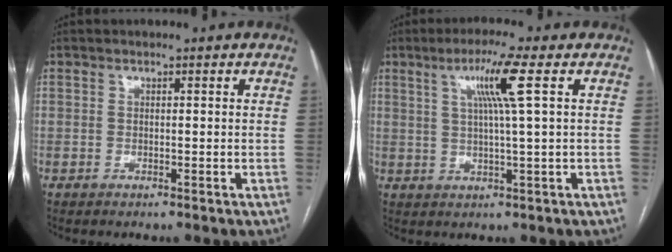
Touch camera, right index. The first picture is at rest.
{"total": 6.9, "force": [2.4, -1.1, 6.4], "torque": [-0.115, 0.004, 0.045]}